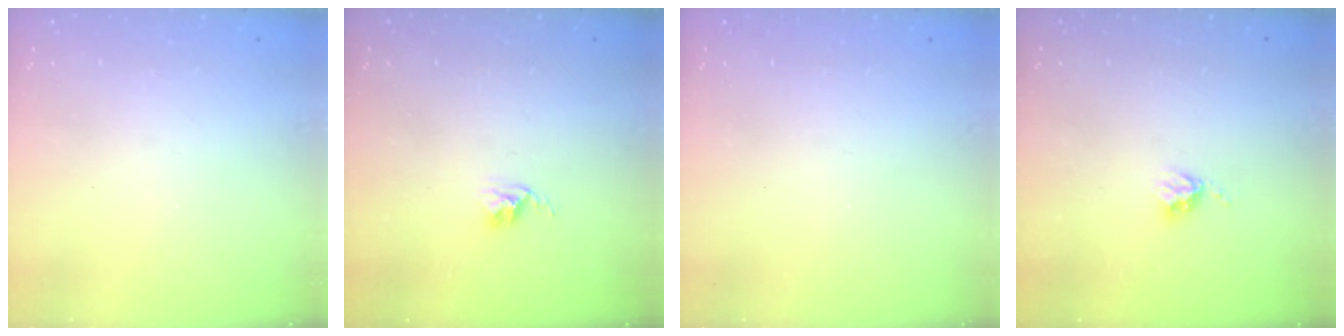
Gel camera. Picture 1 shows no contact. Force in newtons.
{"total": 2.4, "press": 2.4, "slide": 0.3}
{"total": 0.0}
{"total": 3.5, "press": 3.4, "slide": 0.5}